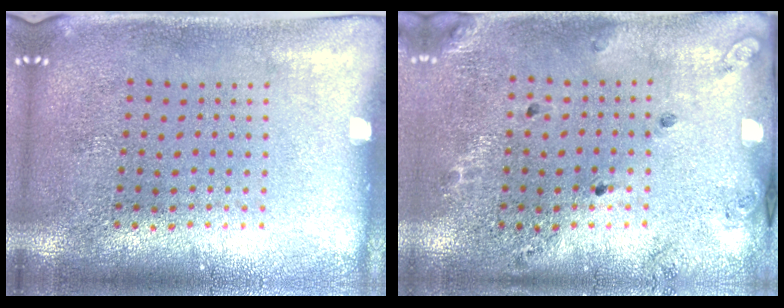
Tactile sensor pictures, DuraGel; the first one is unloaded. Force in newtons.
{"total": 1.4, "press": 1.3, "slide": 0.7}